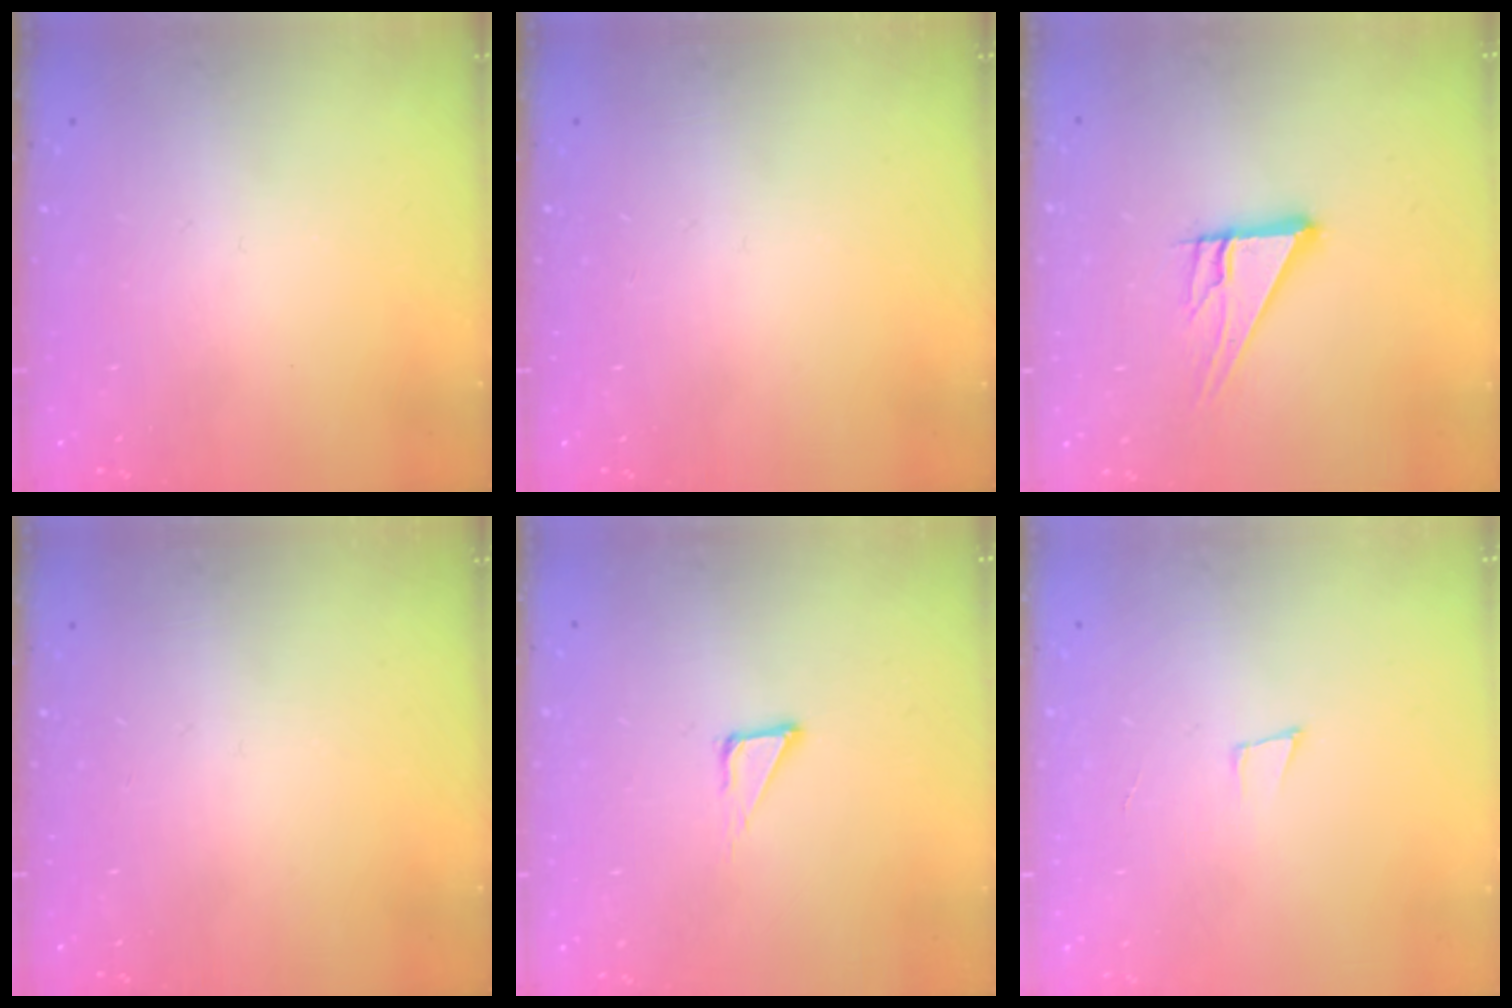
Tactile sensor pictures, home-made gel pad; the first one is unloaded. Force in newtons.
{"total": 0.0}
{"total": 10.2, "press": 10.2, "slide": 1.0}
{"total": 0.0}
{"total": 3.4, "press": 3.4, "slide": 0.2}
{"total": 3.7, "press": 2.5, "slide": 2.6}